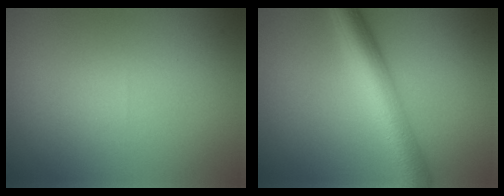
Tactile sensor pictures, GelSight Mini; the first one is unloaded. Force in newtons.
{"total": 6.2, "press": 6.2, "slide": 0.3}